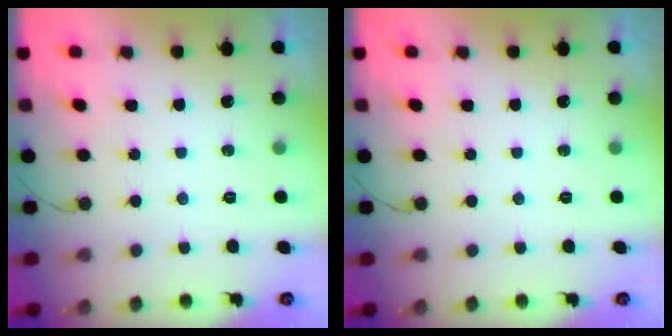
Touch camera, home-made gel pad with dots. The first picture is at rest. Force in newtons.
{"total": 0.0}